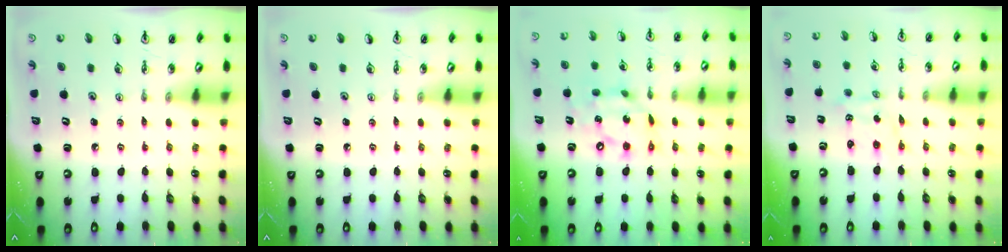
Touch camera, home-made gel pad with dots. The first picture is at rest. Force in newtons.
{"total": 0.0}
{"total": 14.2, "press": 14.1, "slide": 1.4}
{"total": 1.1, "press": 1.1, "slide": 0.1}